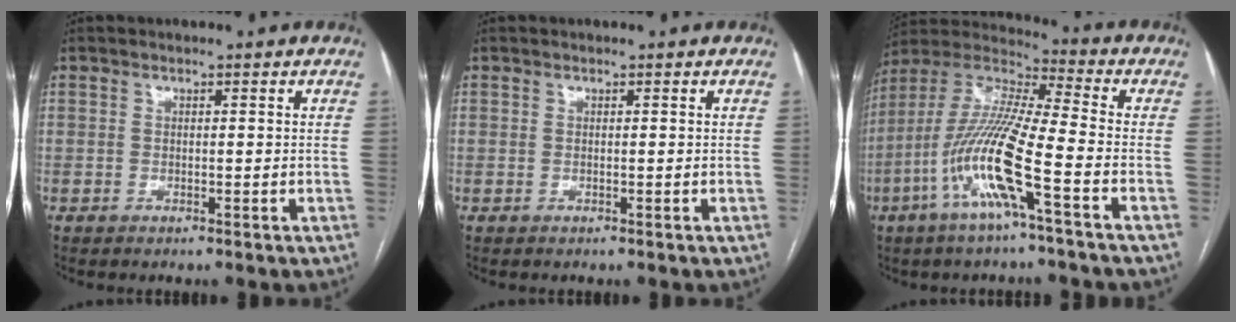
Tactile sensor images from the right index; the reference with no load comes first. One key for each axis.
{"total": 0.0}
{"total": 14.9, "fx": -5.8, "fy": 0.6, "fz": 13.8, "tx": -0.290, "ty": -0.004, "tz": -0.120}